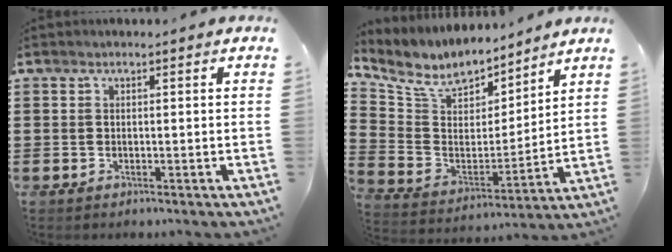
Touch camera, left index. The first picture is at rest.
{"total": 8.0, "force": [6.6, 3.9, 2.3], "torque": [-0.089, -0.039, 0.118]}